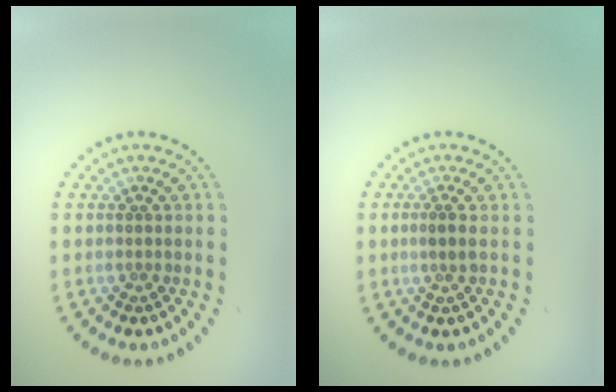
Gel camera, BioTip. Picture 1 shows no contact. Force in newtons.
{"total": 0.9, "press": 0.7, "slide": 0.6}